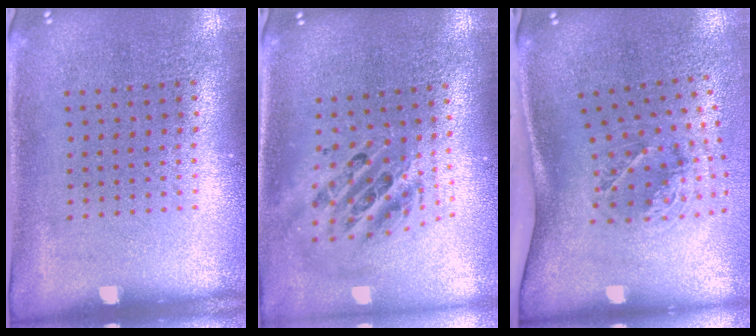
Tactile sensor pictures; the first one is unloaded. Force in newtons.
{"total": 2.3, "press": 1.7, "slide": 1.5}
{"total": 2.0, "press": 1.3, "slide": 1.5}